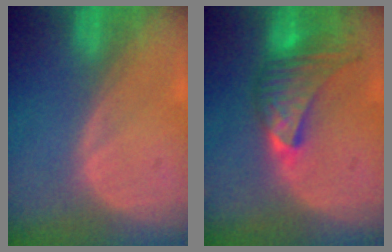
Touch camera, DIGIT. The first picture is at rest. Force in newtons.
{"total": 7.6, "press": 7.6, "slide": 1.0}